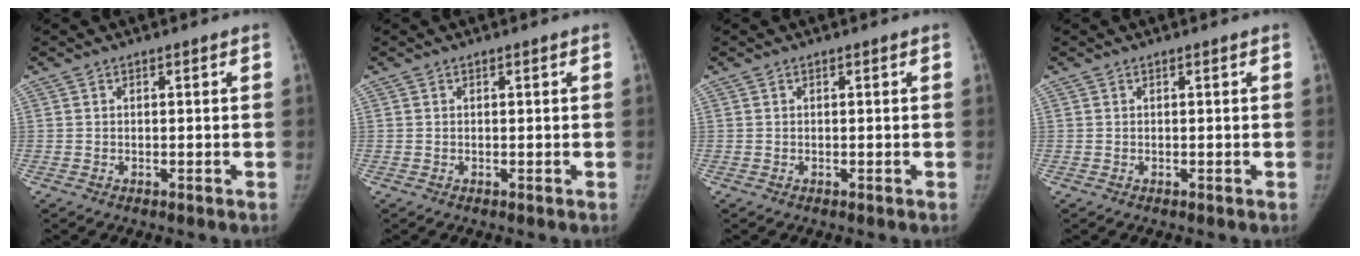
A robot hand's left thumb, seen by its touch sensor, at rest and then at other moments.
{"total": 0.0}
{"total": 0.0}
{"total": 0.0}